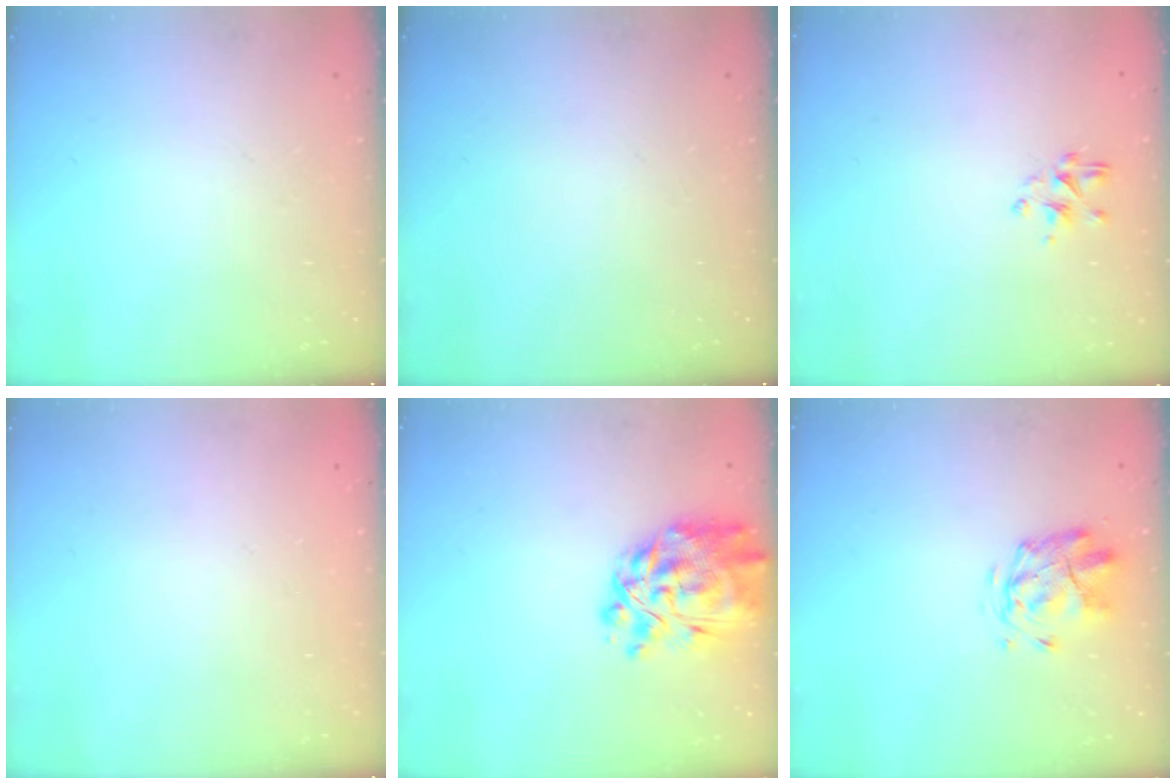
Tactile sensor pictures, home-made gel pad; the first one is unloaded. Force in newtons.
{"total": 0.0}
{"total": 2.1, "press": 1.9, "slide": 0.9}
{"total": 1.8, "press": 1.7, "slide": 0.2}
{"total": 12.8, "press": 12.1, "slide": 4.2}
{"total": 2.7, "press": 2.4, "slide": 1.2}